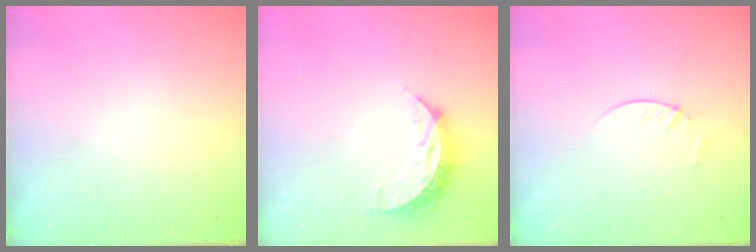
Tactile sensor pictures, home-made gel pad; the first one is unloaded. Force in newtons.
{"total": 8.1, "press": 8.0, "slide": 0.6}
{"total": 1.9, "press": 1.9, "slide": 0.2}